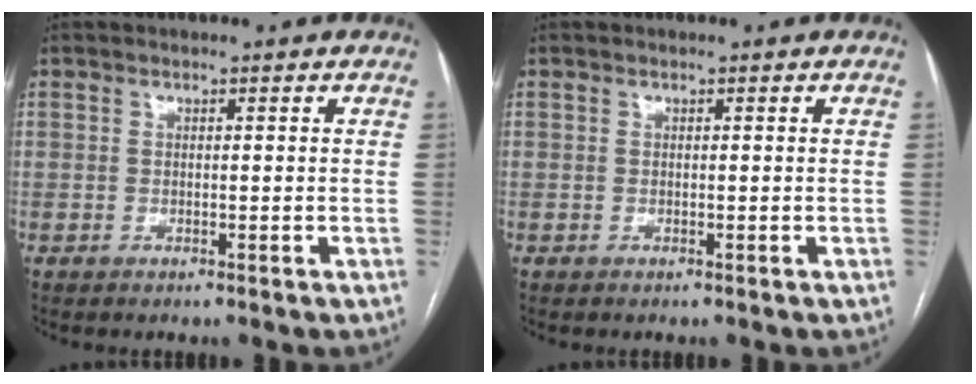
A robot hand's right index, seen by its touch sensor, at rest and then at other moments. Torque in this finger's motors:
{"motor_torque": [0.00, 0.00, 0.00, 0.00]}